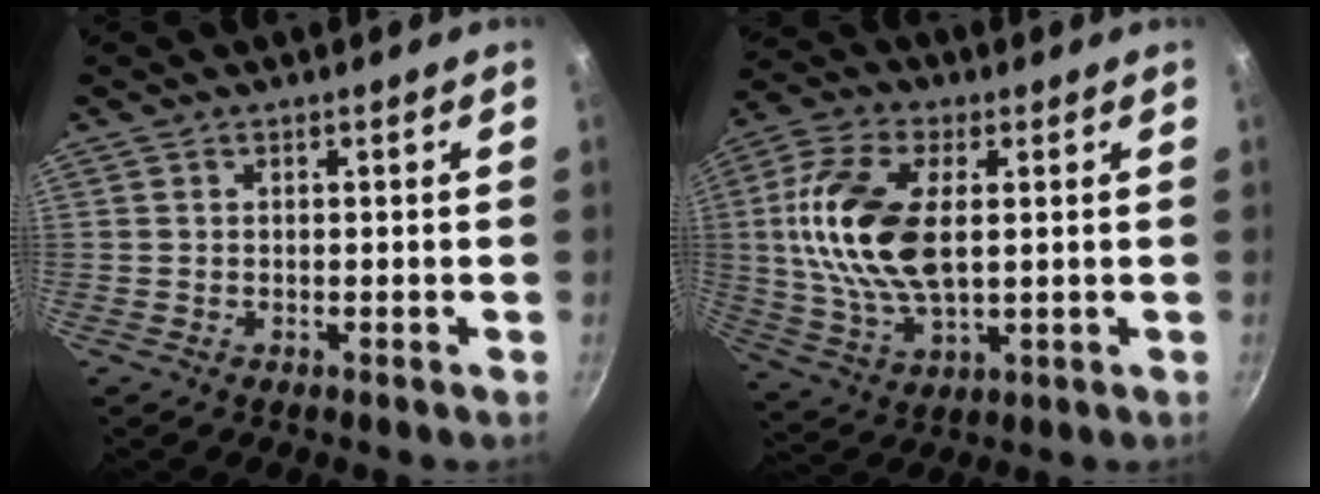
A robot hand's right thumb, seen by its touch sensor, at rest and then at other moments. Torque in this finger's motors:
{"motor_torque": [0.90, 3.03, 1.74, -0.14, 0.26]}